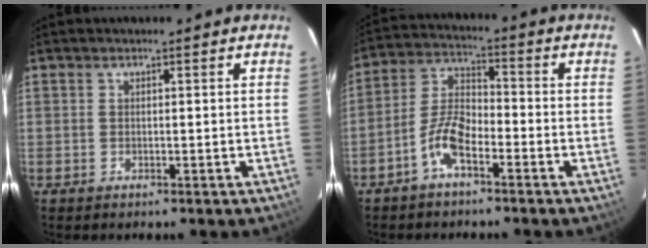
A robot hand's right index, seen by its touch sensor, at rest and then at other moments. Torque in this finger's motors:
{"motor_torque": [0.16, -0.20, 0.10, 0.04]}